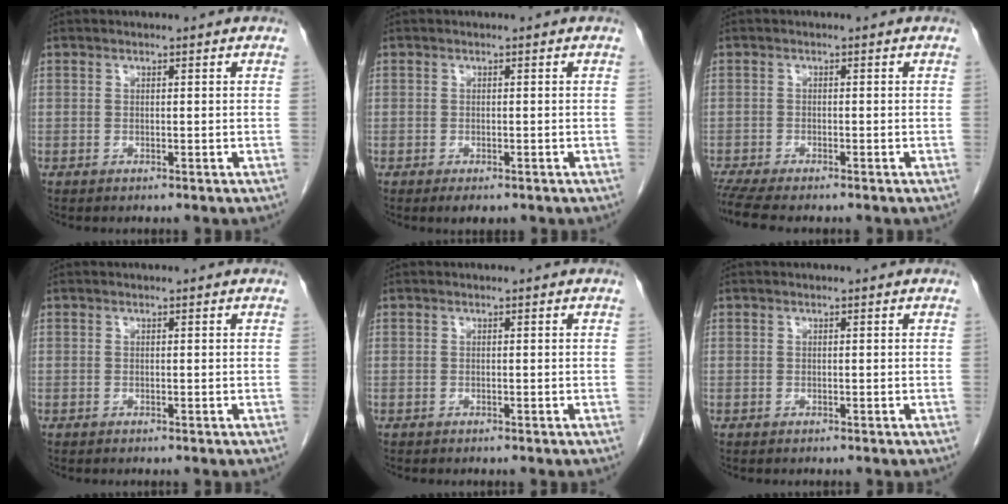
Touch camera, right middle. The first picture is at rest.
{"total": 2.0, "force": [-1.3, 0.8, 1.3], "torque": [-0.018, -0.004, -0.011]}
{"total": 5.5, "force": [-4.7, 0.4, 2.8], "torque": [-0.053, -0.016, -0.080]}
{"total": 0.0}
{"total": 0.0}
{"total": 0.0}